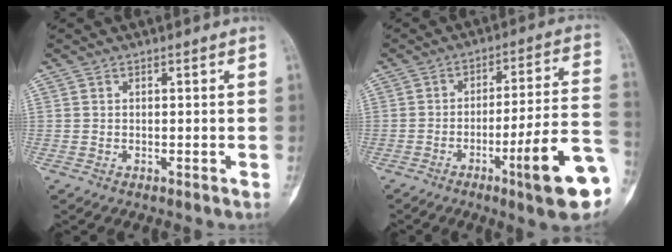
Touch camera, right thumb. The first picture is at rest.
{"total": 16.3, "force": [-6.7, 2.0, 14.7], "torque": [-0.186, 0.031, -0.094]}